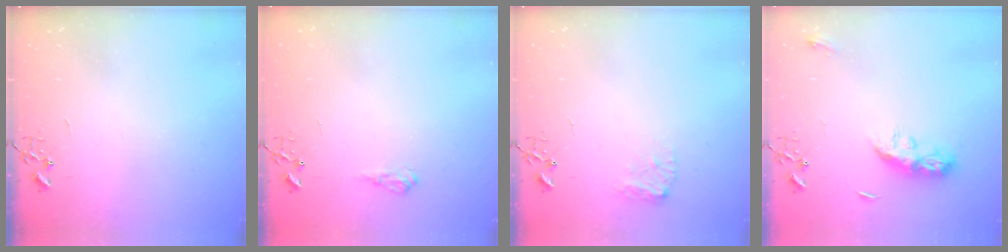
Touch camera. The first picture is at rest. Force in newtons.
{"total": 8.2, "press": 8.2, "slide": 0.9}
{"total": 7.9, "press": 7.9, "slide": 0.3}
{"total": 8.7, "press": 8.7, "slide": 0.4}